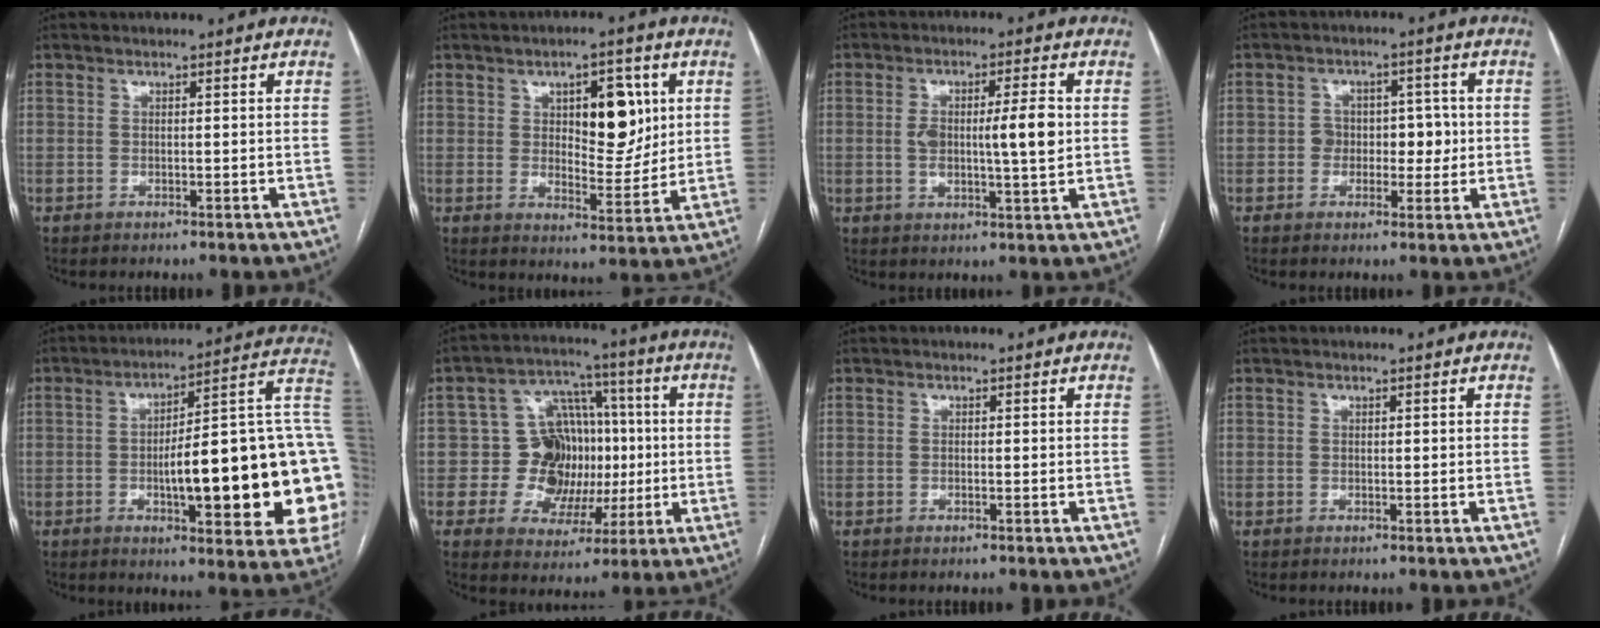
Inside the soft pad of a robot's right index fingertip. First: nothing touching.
{"total": 9.4, "force": [3.0, 4.1, 8.0], "torque": [-0.106, 0.007, 0.049]}
{"total": 8.2, "force": [0.5, 1.5, 8.0], "torque": [-0.137, 0.007, 0.011]}
{"total": 5.3, "force": [-0.3, 4.1, 3.2], "torque": [-0.027, 0.022, -0.002]}
{"total": 26.7, "force": [-2.9, 5.3, 26.0], "torque": [-0.267, 0.029, -0.036]}
{"total": 12.2, "force": [0.0, 10.4, 6.4], "torque": [-0.087, 0.039, 0.015]}
{"total": 0.0}
{"total": 0.0}